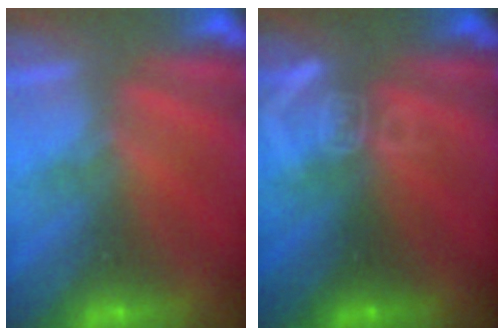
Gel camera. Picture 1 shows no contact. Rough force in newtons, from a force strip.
{"total": 3.0}